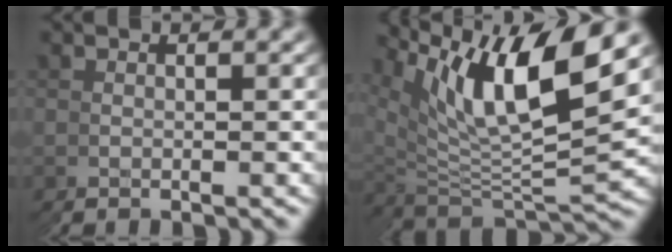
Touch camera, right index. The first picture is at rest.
{"total": 11.4, "force": [4.5, 6.2, 8.5], "torque": [-0.167, -0.002, 0.077]}